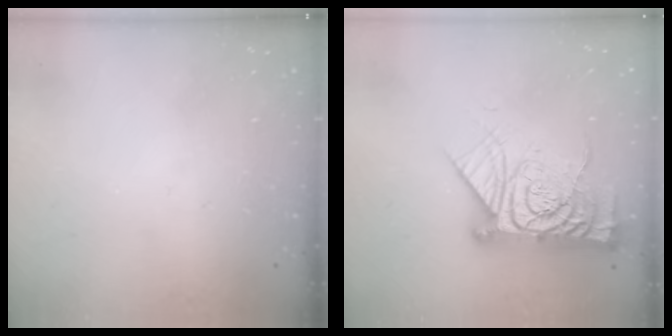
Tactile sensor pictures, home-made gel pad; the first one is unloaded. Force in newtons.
{"total": 22.0, "press": 21.9, "slide": 2.2}